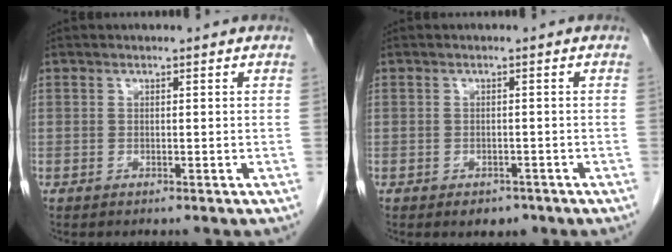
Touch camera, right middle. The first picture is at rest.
{"total": 2.4, "force": [-1.6, 1.5, 1.0], "torque": [-0.008, 0.002, -0.012]}